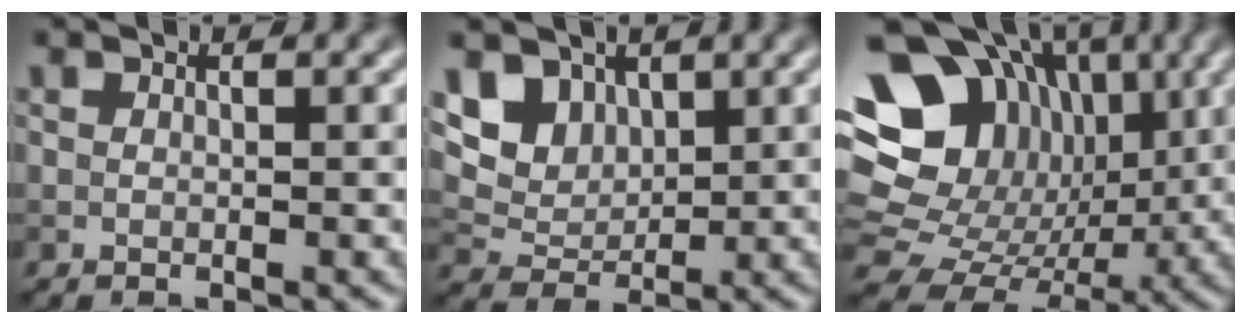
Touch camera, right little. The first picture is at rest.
{"total": 7.5, "force": [4.1, 5.3, 3.4], "torque": [-0.075, -0.002, 0.070]}
{"total": 18.1, "force": [4.8, 14.9, 9.0], "torque": [-0.192, 0.046, 0.084]}